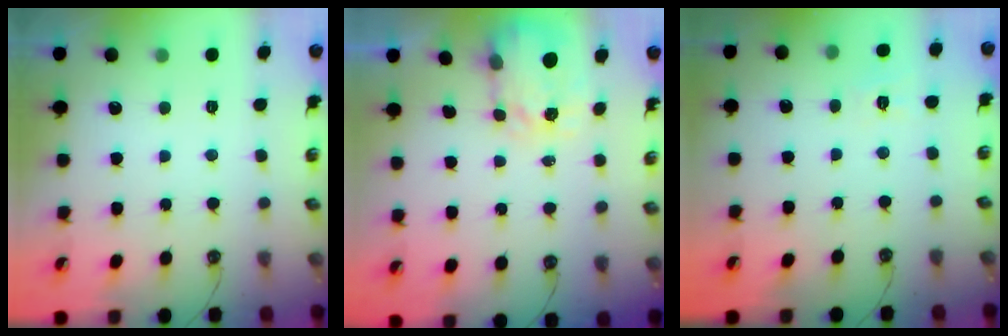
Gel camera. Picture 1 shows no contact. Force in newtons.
{"total": 3.5, "press": 3.5, "slide": 0.4}
{"total": 4.3, "press": 4.2, "slide": 0.6}